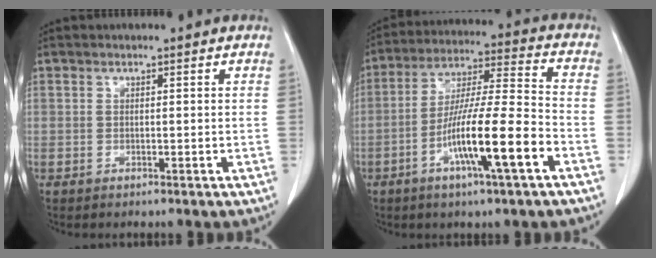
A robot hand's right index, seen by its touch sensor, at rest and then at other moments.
{"total": 14.4, "force": [-5.8, 0.3, 13.1], "torque": [-0.240, -0.004, -0.105]}